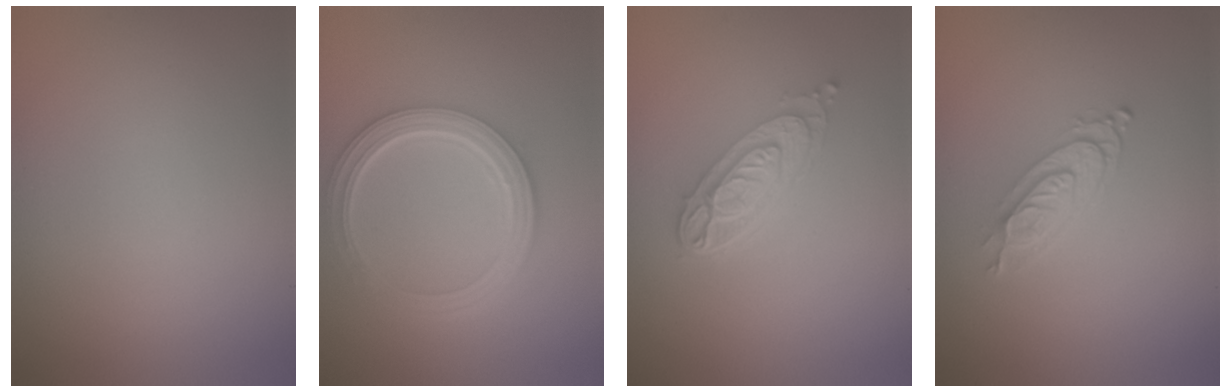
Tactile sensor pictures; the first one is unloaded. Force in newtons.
{"total": 5.0, "press": 3.7, "slide": 3.3}
{"total": 4.1, "press": 3.0, "slide": 2.7}
{"total": 2.7, "press": 2.1, "slide": 1.7}